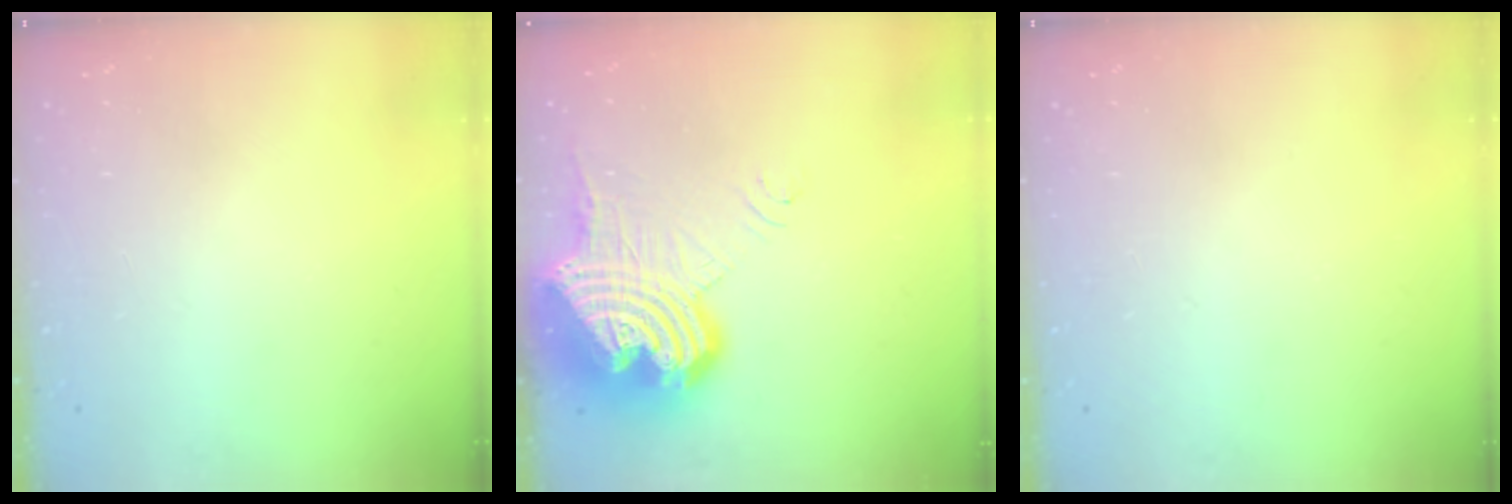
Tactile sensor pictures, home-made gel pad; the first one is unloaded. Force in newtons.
{"total": 17.7, "press": 17.5, "slide": 2.7}
{"total": 0.0}